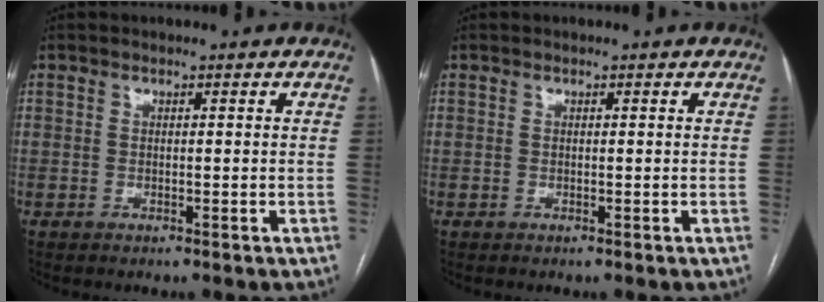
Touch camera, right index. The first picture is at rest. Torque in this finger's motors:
{"motor_torque": [-0.06, 0.00, 0.02, 0.01]}